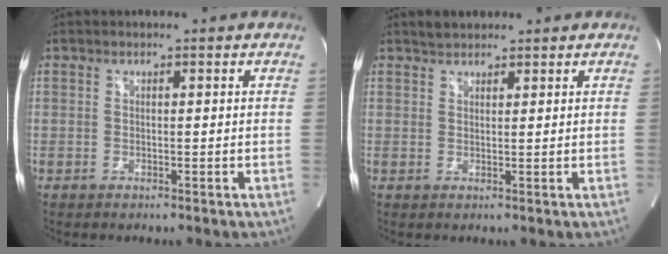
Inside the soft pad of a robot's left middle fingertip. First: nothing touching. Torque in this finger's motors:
{"motor_torque": [0.05, -0.02, -0.02, 0.00]}